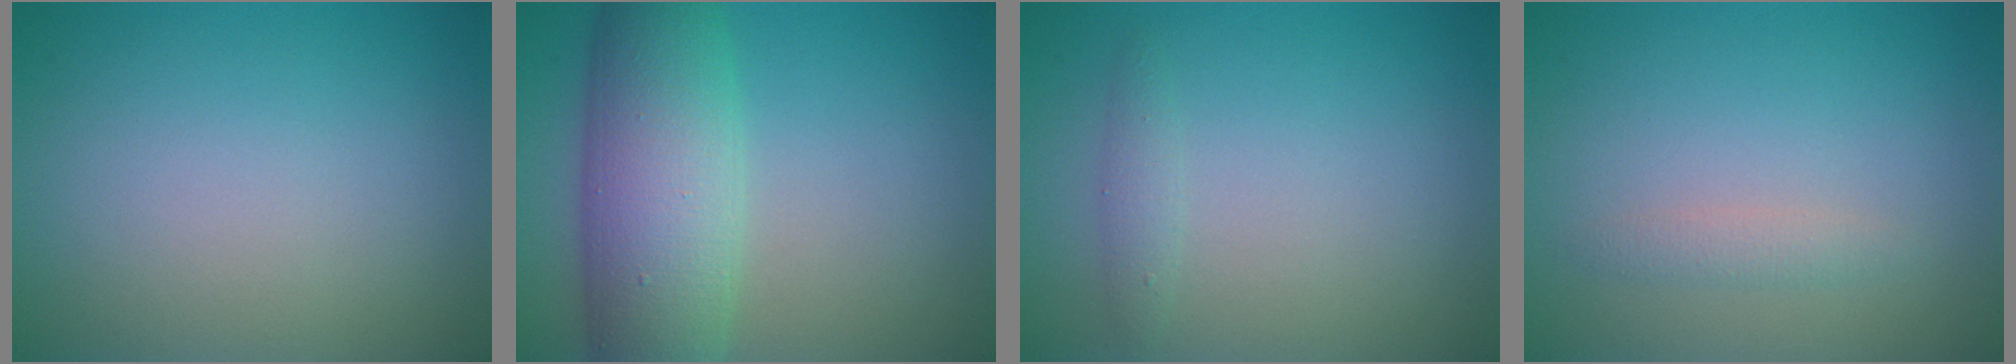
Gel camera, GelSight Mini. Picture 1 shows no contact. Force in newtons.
{"total": 8.7, "press": 8.7, "slide": 0.3}
{"total": 1.1, "press": 1.1, "slide": 0.0}
{"total": 1.2, "press": 1.2, "slide": 0.0}